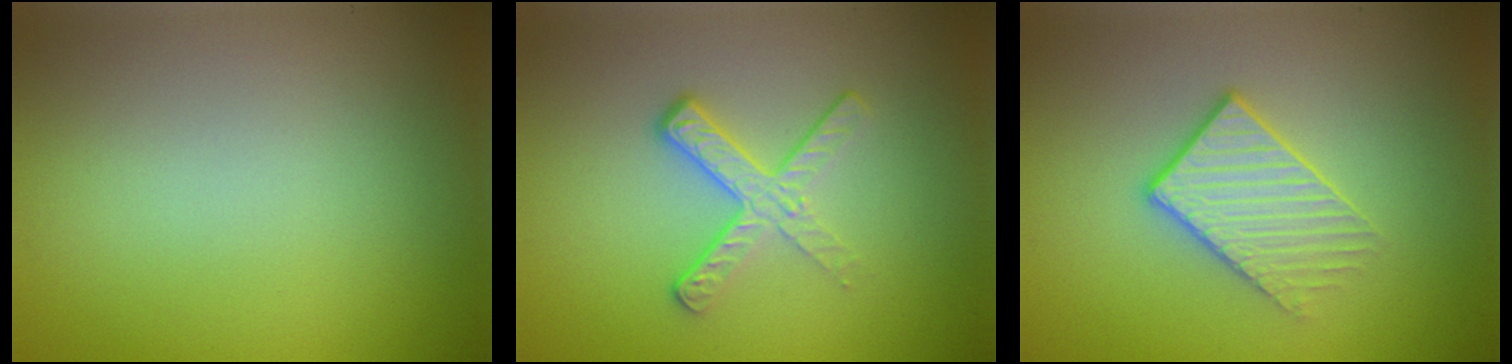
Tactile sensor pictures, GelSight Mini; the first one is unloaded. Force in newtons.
{"total": 3.7, "press": 2.5, "slide": 2.7}
{"total": 3.1, "press": 2.8, "slide": 1.3}